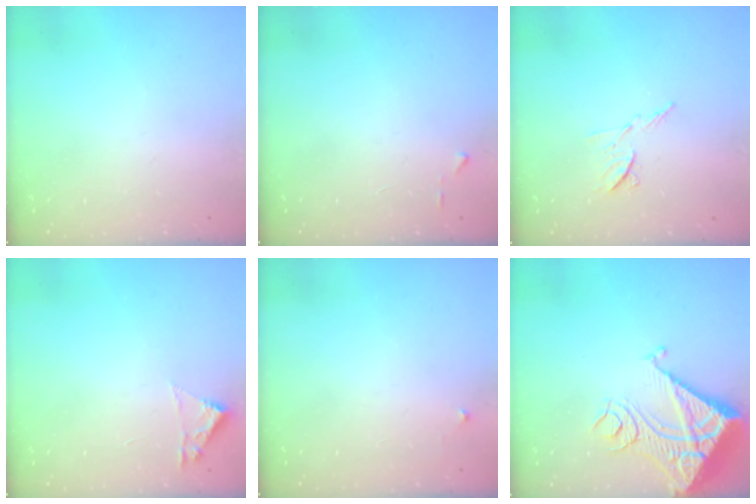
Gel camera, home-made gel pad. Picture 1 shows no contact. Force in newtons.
{"total": 3.7, "press": 3.7, "slide": 0.4}
{"total": 6.8, "press": 6.7, "slide": 0.8}
{"total": 1.8, "press": 1.8, "slide": 0.2}
{"total": 3.2, "press": 3.2, "slide": 0.5}
{"total": 16.7, "press": 16.6, "slide": 2.1}